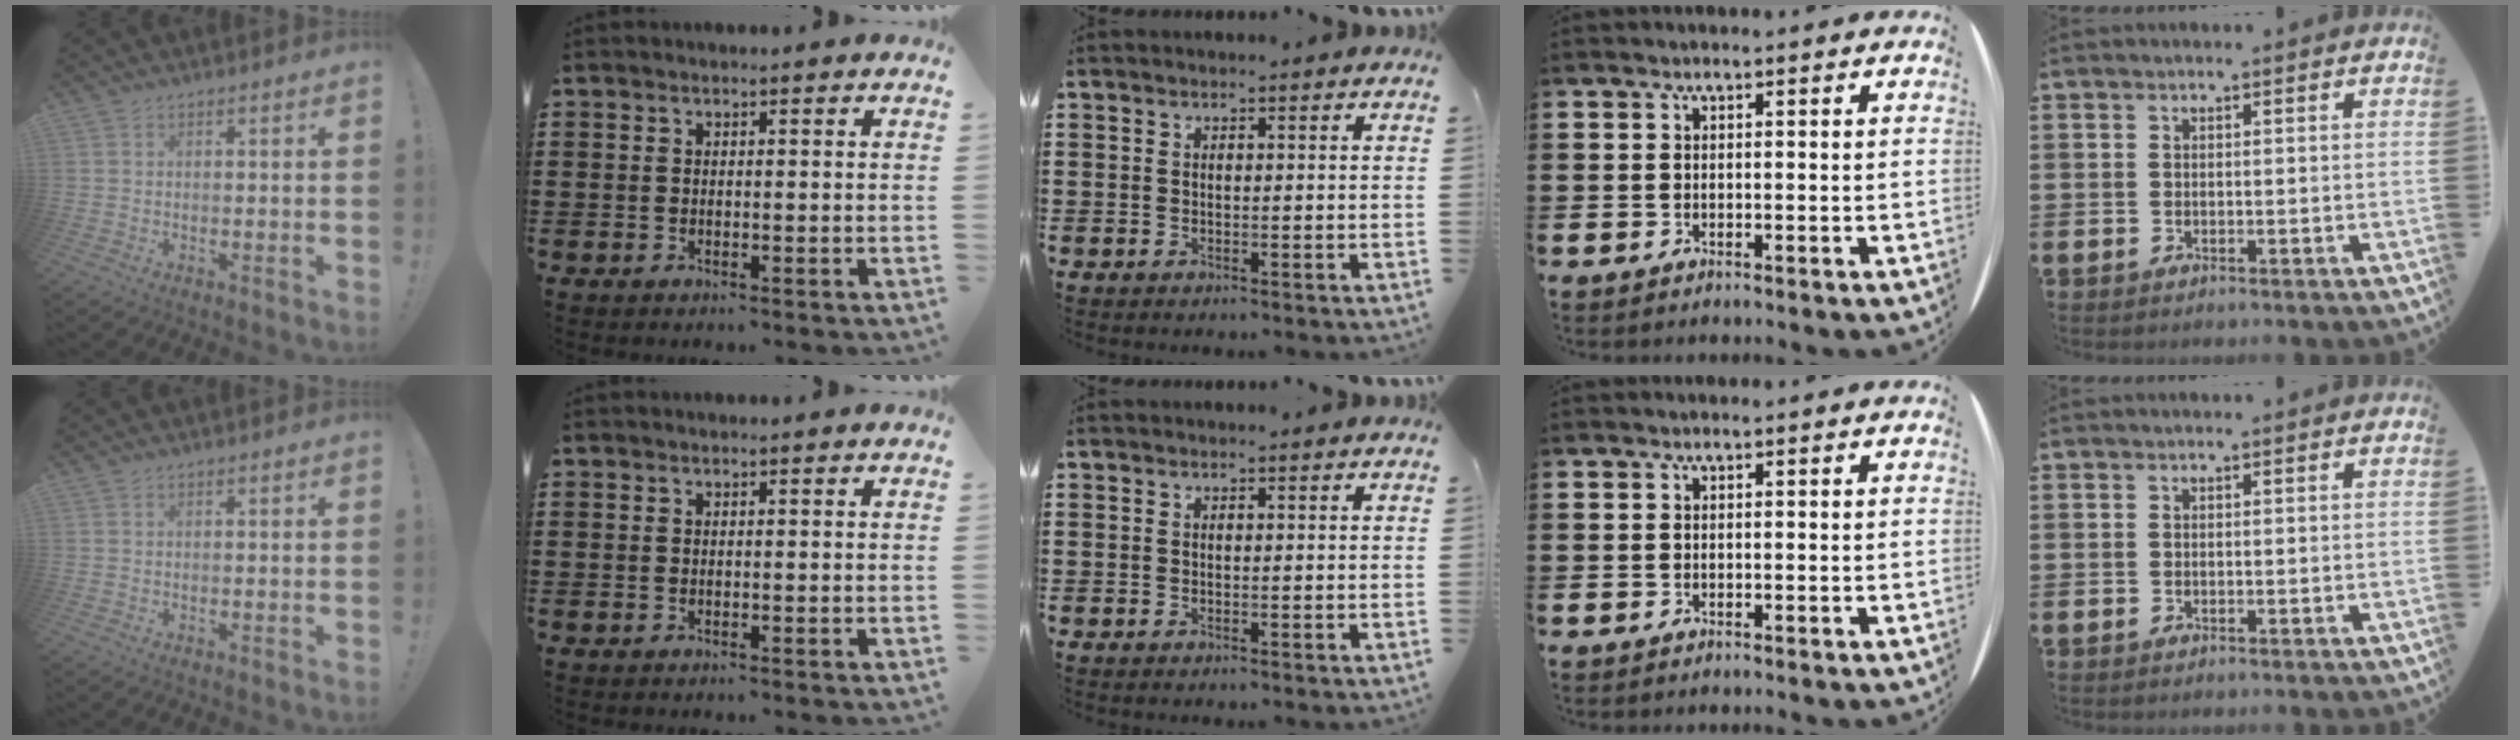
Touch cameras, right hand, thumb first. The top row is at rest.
{}